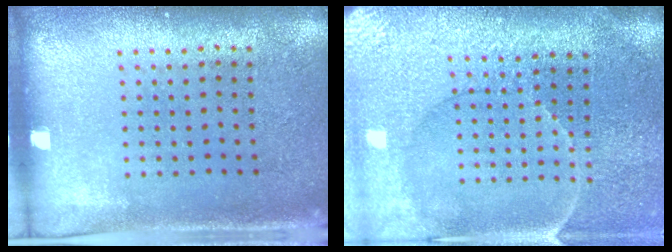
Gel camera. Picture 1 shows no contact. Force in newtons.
{"total": 3.7, "press": 3.5, "slide": 1.1}